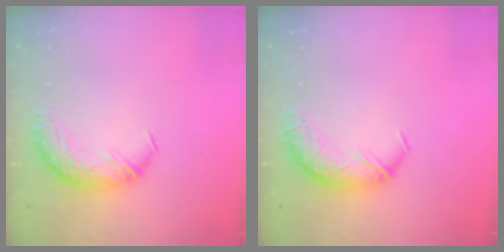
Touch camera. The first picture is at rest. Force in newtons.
{"total": 0.0}